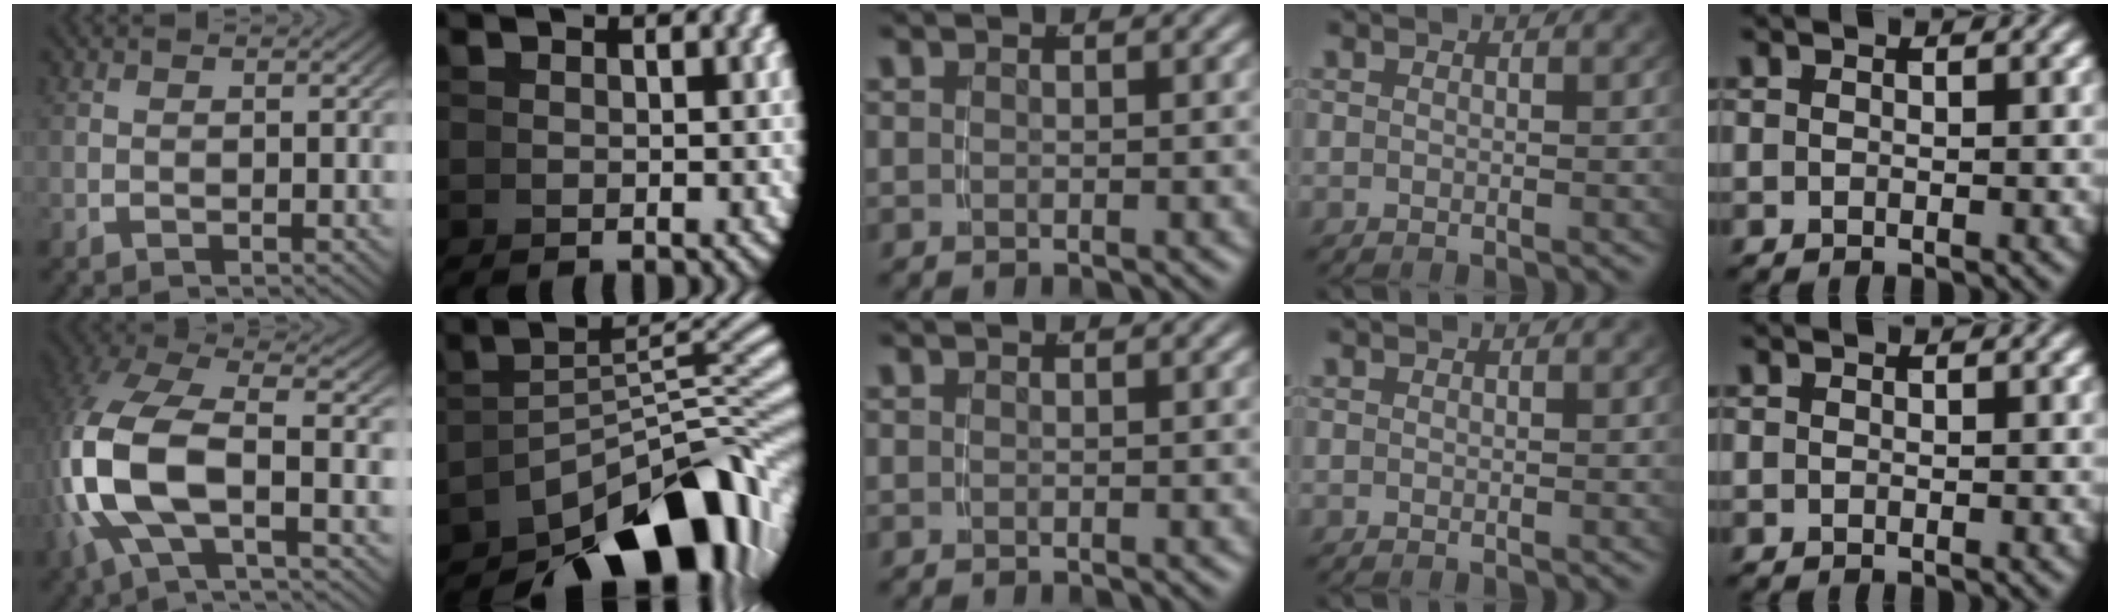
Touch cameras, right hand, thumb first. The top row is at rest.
{"thumb": {"total": 12.4, "force": [-0.8, 7.1, 10.1], "torque": [-0.277, -0.040, 0.004]}, "index": {"total": 14.2, "force": [-5.6, 6.8, 11.1], "torque": [-0.150, -0.046, -0.060]}}